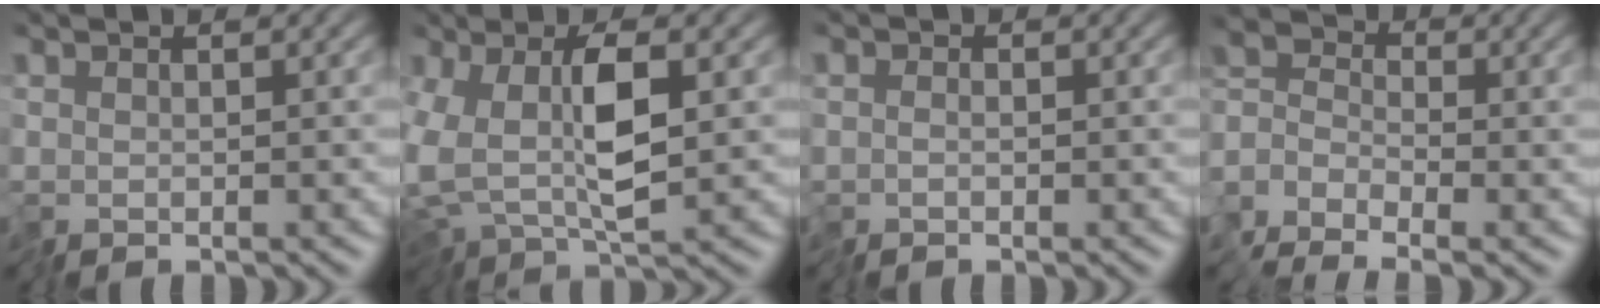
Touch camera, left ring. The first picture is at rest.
{"total": 6.4, "force": [-0.1, 2.9, 5.7], "torque": [-0.119, 0.006, -0.004]}
{"total": 1.0, "force": [-0.7, 0.6, 0.3], "torque": [-0.005, -0.001, -0.018]}
{"total": 2.8, "force": [-2.6, 0.9, 0.4], "torque": [-0.012, 0.005, -0.070]}